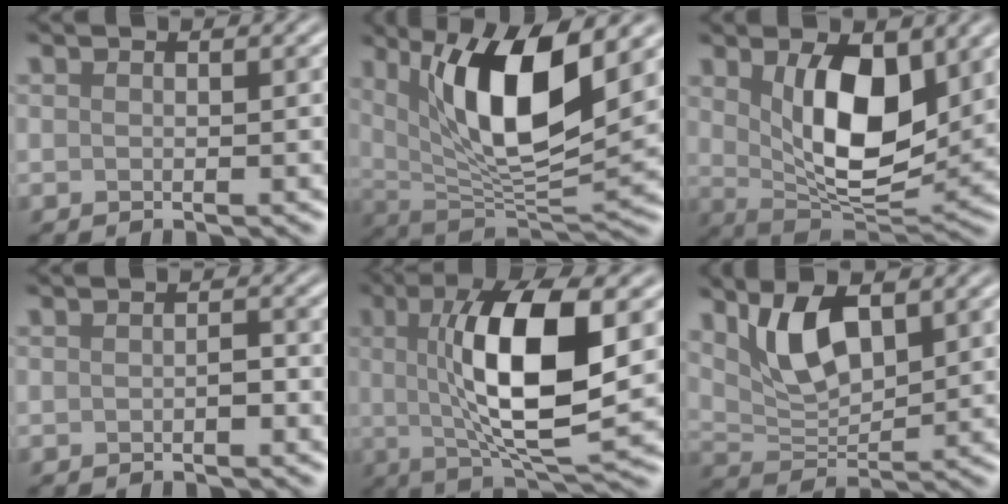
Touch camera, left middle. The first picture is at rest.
{"total": 10.1, "force": [3.6, 3.2, 8.8], "torque": [-0.147, -0.015, 0.066]}
{"total": 8.2, "force": [2.4, 3.8, 6.9], "torque": [-0.123, -0.015, 0.044]}
{"total": 0.8, "force": [-0.3, 0.4, 0.7], "torque": [-0.012, 0.004, -0.005]}
{"total": 10.5, "force": [1.3, 3.0, 9.9], "torque": [-0.160, 0.000, 0.023]}
{"total": 5.0, "force": [2.6, 2.3, 3.7], "torque": [-0.080, -0.005, 0.050]}